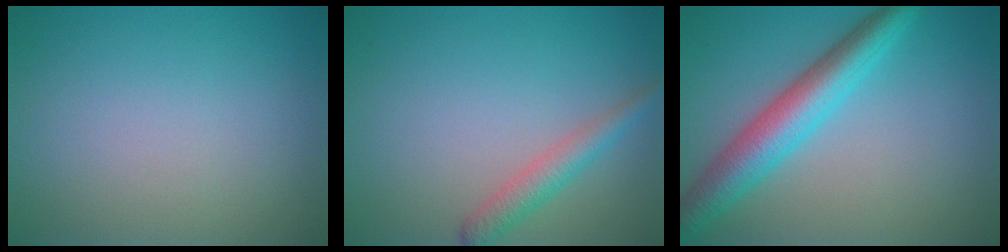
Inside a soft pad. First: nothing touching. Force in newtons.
{"total": 2.5, "press": 2.5, "slide": 0.1}
{"total": 5.7, "press": 5.7, "slide": 0.2}